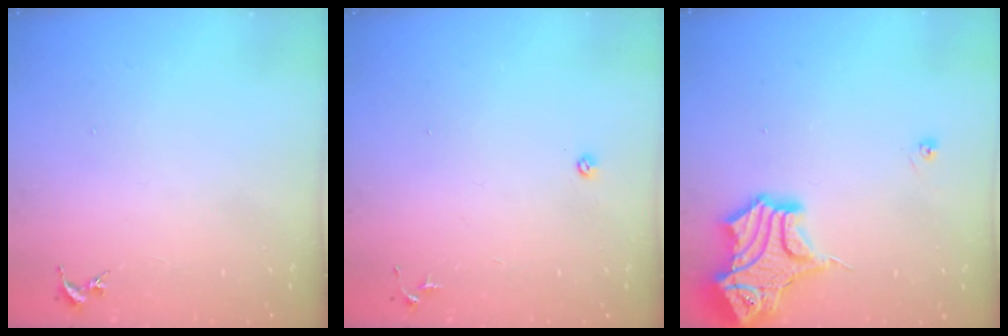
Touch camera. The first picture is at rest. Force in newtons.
{"total": 3.2, "press": 3.1, "slide": 0.8}
{"total": 16.1, "press": 16.0, "slide": 2.0}